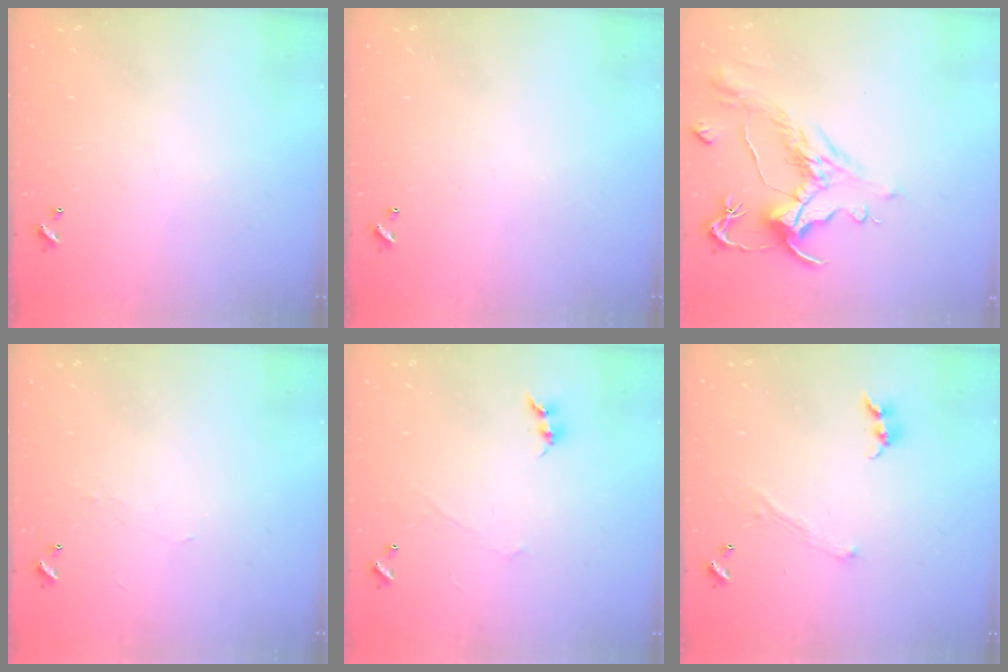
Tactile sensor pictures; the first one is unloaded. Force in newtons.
{"total": 0.0}
{"total": 1.6, "press": 0.7, "slide": 1.4}
{"total": 1.2, "press": 1.1, "slide": 0.3}
{"total": 1.5, "press": 1.4, "slide": 0.5}
{"total": 1.3, "press": 1.2, "slide": 0.5}